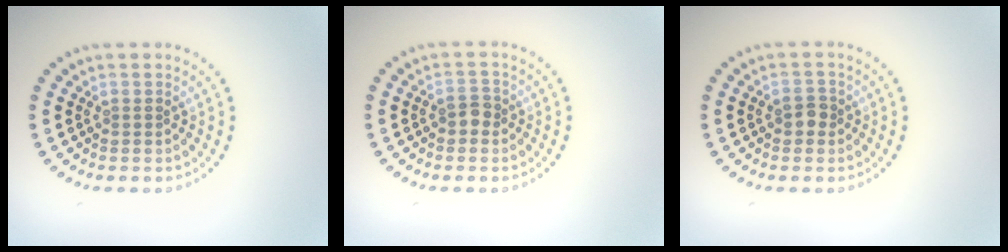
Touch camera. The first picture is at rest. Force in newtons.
{"total": 1.5, "press": 1.4, "slide": 0.5}
{"total": 1.6, "press": 1.5, "slide": 0.5}